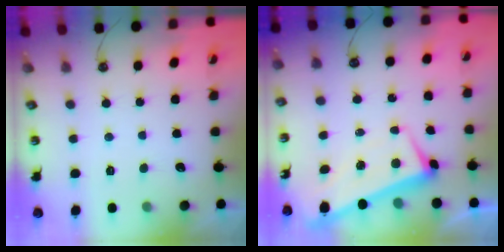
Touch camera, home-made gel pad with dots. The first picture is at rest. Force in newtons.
{"total": 2.0, "press": 1.0, "slide": 1.7}